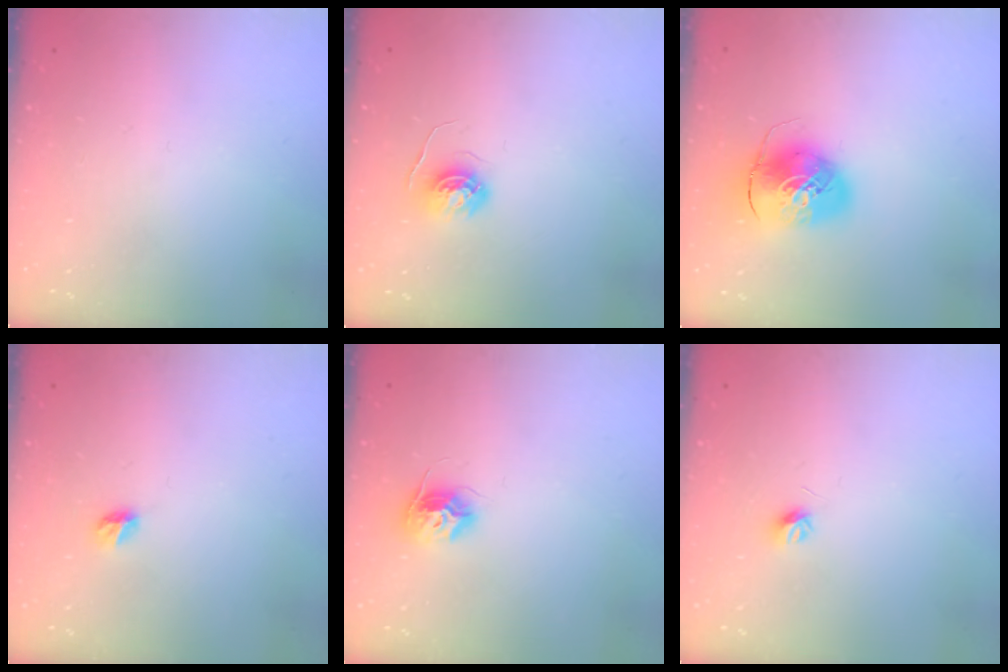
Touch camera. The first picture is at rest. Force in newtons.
{"total": 4.6, "press": 4.6, "slide": 0.4}
{"total": 10.4, "press": 10.2, "slide": 1.8}
{"total": 4.4, "press": 4.4, "slide": 0.5}
{"total": 9.3, "press": 9.3, "slide": 0.5}
{"total": 4.0, "press": 3.9, "slide": 0.9}